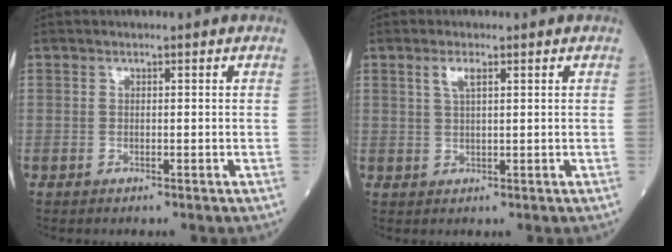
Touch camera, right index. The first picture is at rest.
{"total": 2.4, "force": [1.2, 0.5, 2.0], "torque": [-0.045, 0.003, 0.026]}